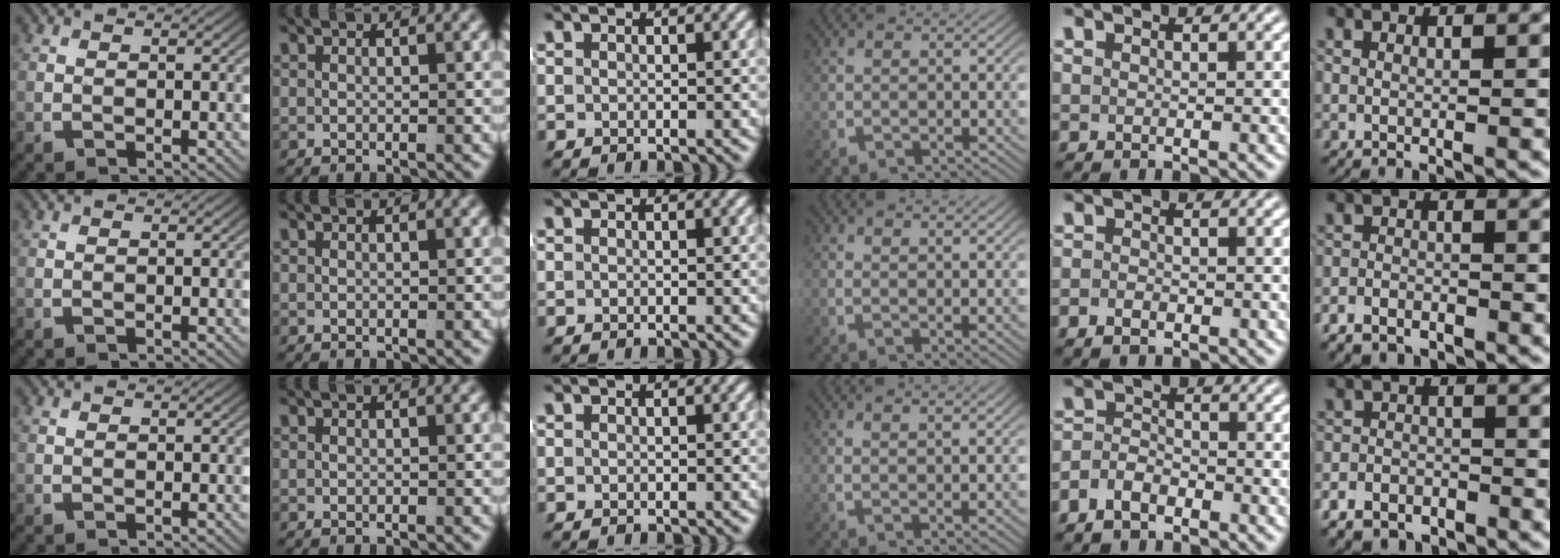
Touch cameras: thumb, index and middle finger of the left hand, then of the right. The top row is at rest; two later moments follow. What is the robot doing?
{"motion": "lift_and_place", "object": "shirt"}